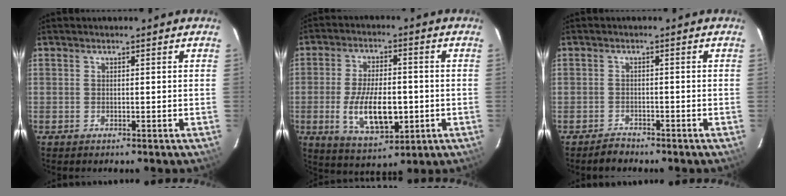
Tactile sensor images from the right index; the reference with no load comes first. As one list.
[{"total": 12.9, "force": [-2.5, 5.8, 11.2], "torque": [-0.219, -0.010, -0.033]}, {"total": 2.3, "force": [-2.0, 1.3, 0.0], "torque": [-0.001, 0.008, -0.033]}]